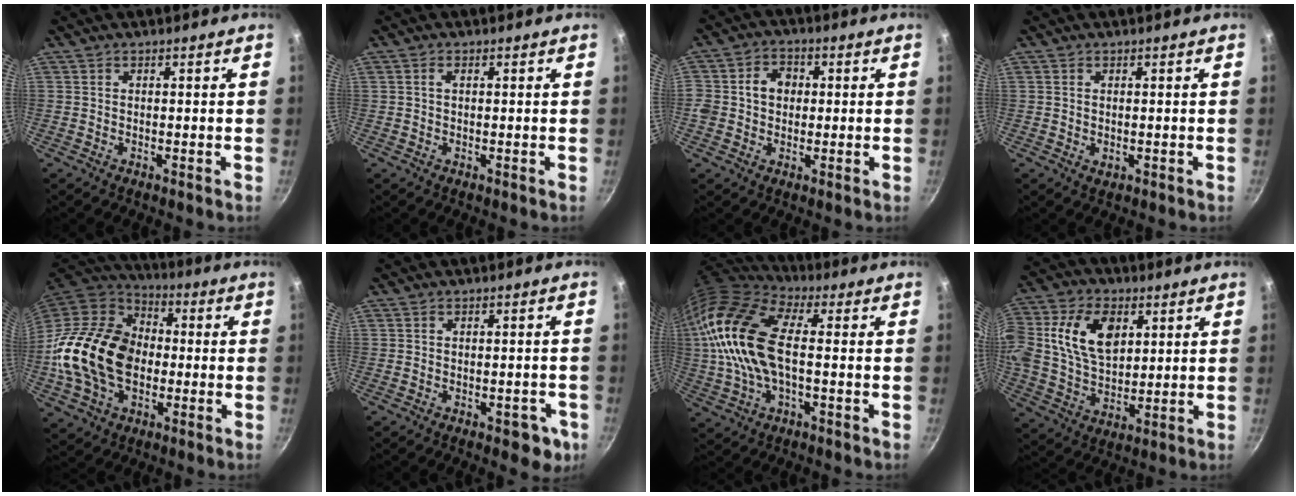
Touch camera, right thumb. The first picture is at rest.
{"total": 1.1, "force": [0.3, 0.6, 0.9], "torque": [-0.014, 0.004, 0.003]}
{"total": 6.1, "force": [0.4, 5.3, 3.0], "torque": [-0.023, 0.009, -0.005]}
{"total": 1.2, "force": [0.1, 0.8, 1.0], "torque": [-0.014, -0.002, 0.002]}
{"total": 22.3, "force": [-2.4, 16.1, 15.3], "torque": [-0.263, 0.035, -0.045]}
{"total": 5.3, "force": [-2.1, 3.0, 3.8], "torque": [-0.018, 0.020, -0.016]}
{"total": 19.6, "force": [0.8, 10.1, 16.7], "torque": [-0.333, 0.023, 0.003]}
{"total": 15.8, "force": [4.2, 10.5, 11.0], "torque": [-0.193, 0.004, 0.074]}